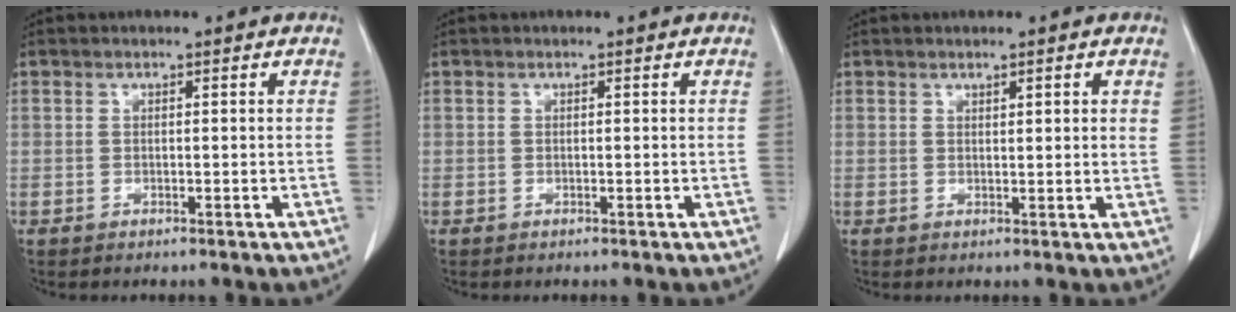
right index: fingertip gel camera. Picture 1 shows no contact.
{"total": 0.0}
{"total": 2.1, "force": [1.2, 0.2, 1.7], "torque": [-0.027, -0.003, 0.015]}